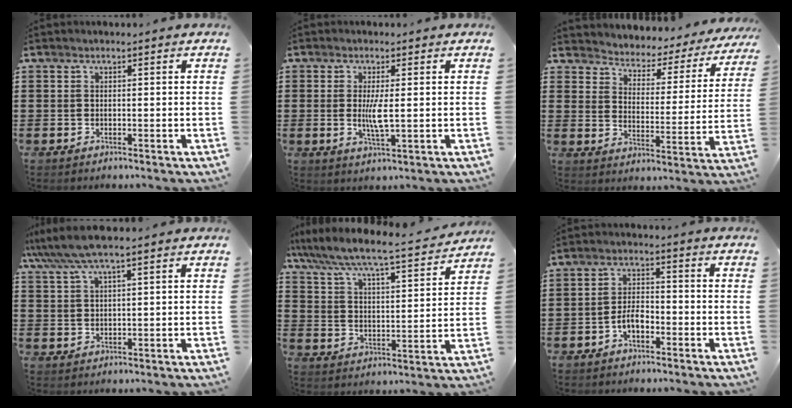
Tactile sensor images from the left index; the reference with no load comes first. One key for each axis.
{"total": 4.4, "fx": 0.2, "fy": 0.6, "fz": 4.3, "tx": -0.085, "ty": -0.006, "tz": 0.000}
{"total": 2.5, "fx": 2.4, "fy": 0.8, "fz": -0.1, "tx": -0.021, "ty": -0.029, "tz": 0.029}
{"total": 5.2, "fx": 3.8, "fy": 0.3, "fz": 3.6, "tx": -0.079, "ty": -0.004, "tz": 0.068}
{"total": 5.9, "fx": 5.5, "fy": 0.0, "fz": 2.2, "tx": -0.069, "ty": -0.046, "tz": 0.084}
{"total": 3.5, "fx": -2.1, "fy": 1.5, "fz": 2.4, "tx": -0.051, "ty": 0.005, "tz": -0.042}